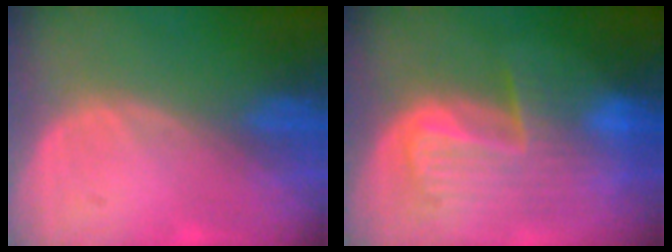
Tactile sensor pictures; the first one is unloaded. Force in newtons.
{"total": 9.8, "press": 8.4, "slide": 5.0}